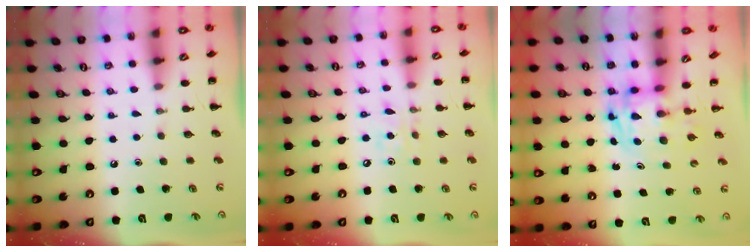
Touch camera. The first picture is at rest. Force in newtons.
{"total": 5.1, "press": 4.9, "slide": 1.2}
{"total": 2.8, "press": 2.7, "slide": 0.5}